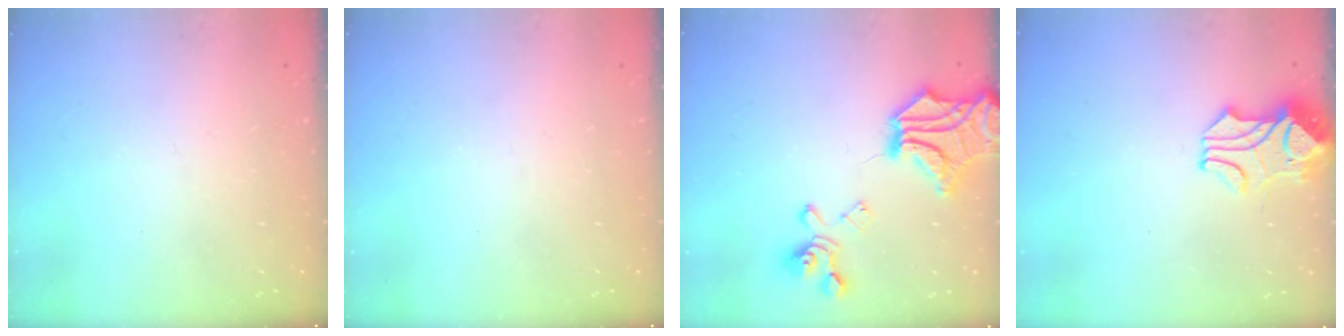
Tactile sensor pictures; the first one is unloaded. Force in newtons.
{"total": 0.0}
{"total": 15.1, "press": 14.6, "slide": 3.5}
{"total": 2.3, "press": 2.0, "slide": 1.2}